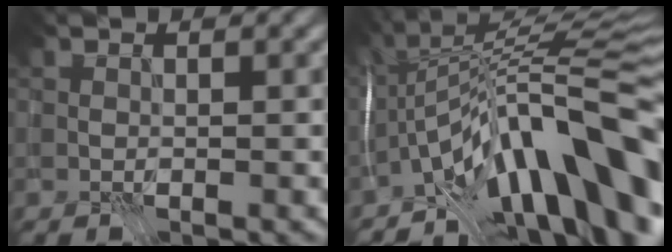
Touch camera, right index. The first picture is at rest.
{"total": 16.5, "force": [-6.5, 4.2, 14.6], "torque": [-0.194, 0.057, -0.123]}